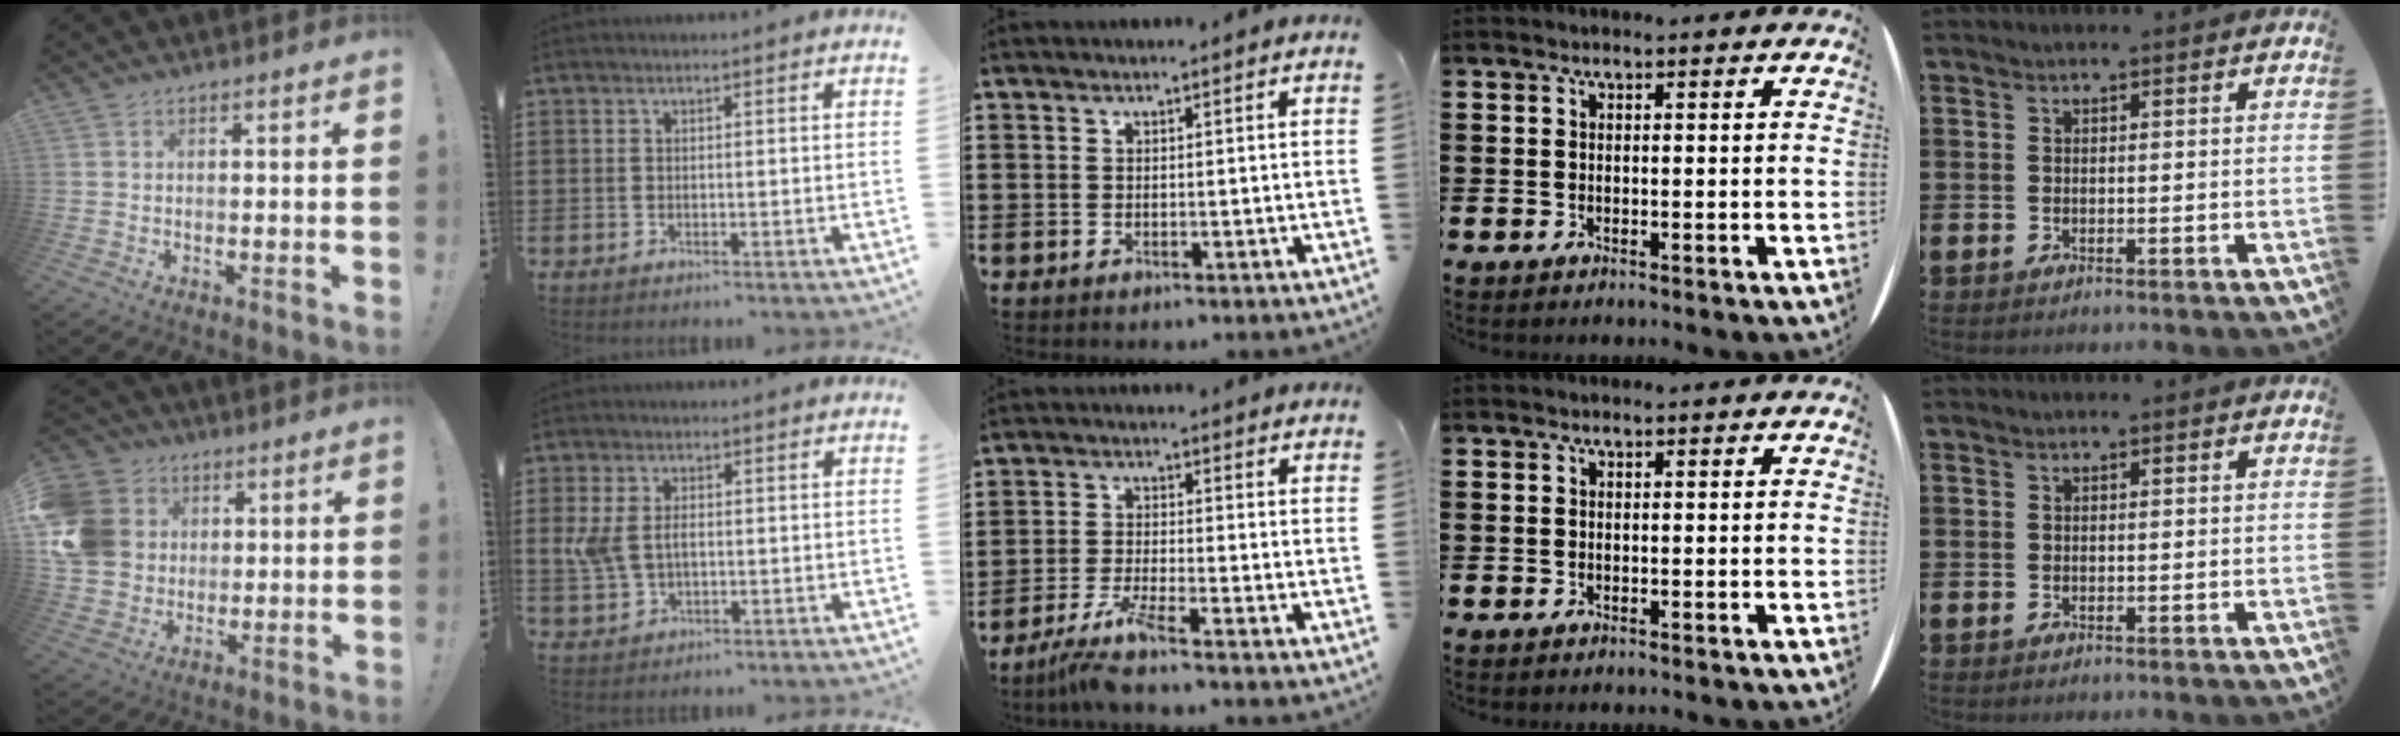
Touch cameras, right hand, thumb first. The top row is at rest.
{"thumb": {"total": 15.3, "force": [3.0, 13.4, 6.8], "torque": [-0.110, 0.000, 0.067]}, "index": {"total": 4.4, "force": [0.2, 2.7, 3.4], "torque": [-0.092, 0.002, -0.004]}, "middle": {"total": 4.9, "force": [-3.9, -0.2, 2.9], "torque": [-0.070, -0.019, -0.076]}}